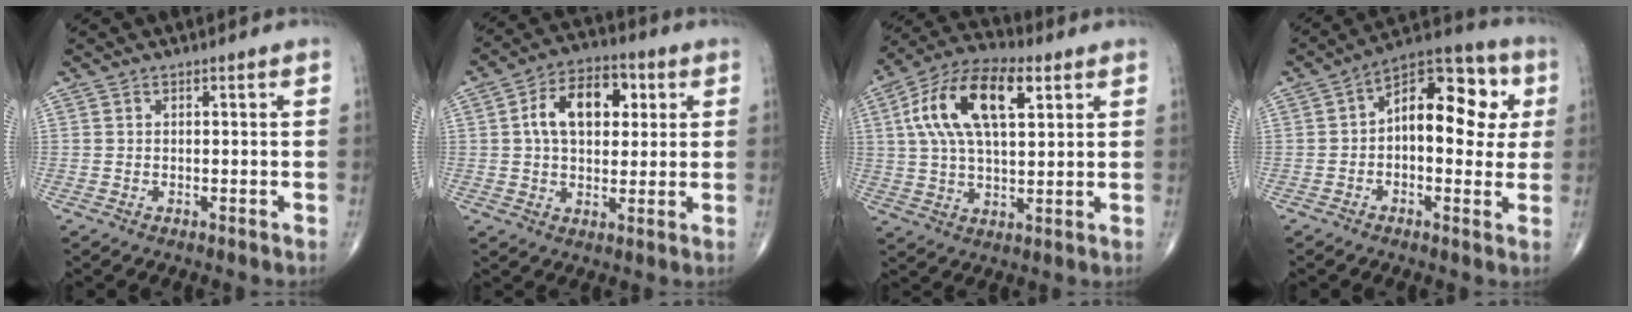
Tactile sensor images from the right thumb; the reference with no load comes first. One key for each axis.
{"total": 12.6, "fx": 2.8, "fy": 7.8, "fz": 9.4, "tx": -0.131, "ty": 0.012, "tz": 0.039}
{"total": 16.9, "fx": 5.4, "fy": 8.1, "fz": 13.8, "tx": -0.254, "ty": 0.014, "tz": 0.091}
{"total": 15.7, "fx": 1.9, "fy": 8.7, "fz": 12.9, "tx": -0.144, "ty": 0.033, "tz": 0.018}